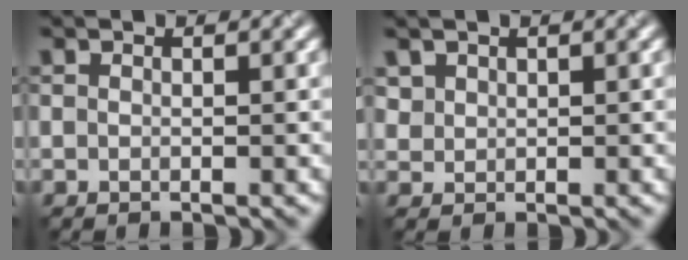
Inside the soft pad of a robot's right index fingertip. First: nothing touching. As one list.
[{"total": 1.1, "force": [0.7, 0.8, 0.2], "torque": [-0.007, -0.004, 0.024]}]